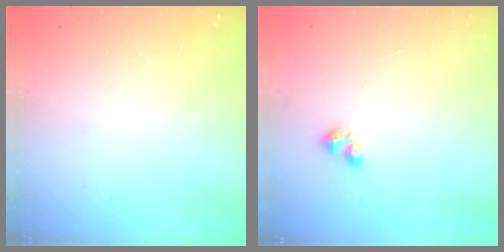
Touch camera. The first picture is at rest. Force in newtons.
{"total": 2.9, "press": 2.8, "slide": 0.5}